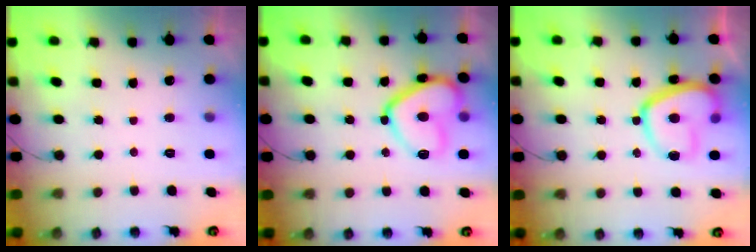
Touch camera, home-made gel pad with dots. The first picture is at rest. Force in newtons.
{"total": 15.7, "press": 15.7, "slide": 1.0}
{"total": 14.7, "press": 14.6, "slide": 1.6}